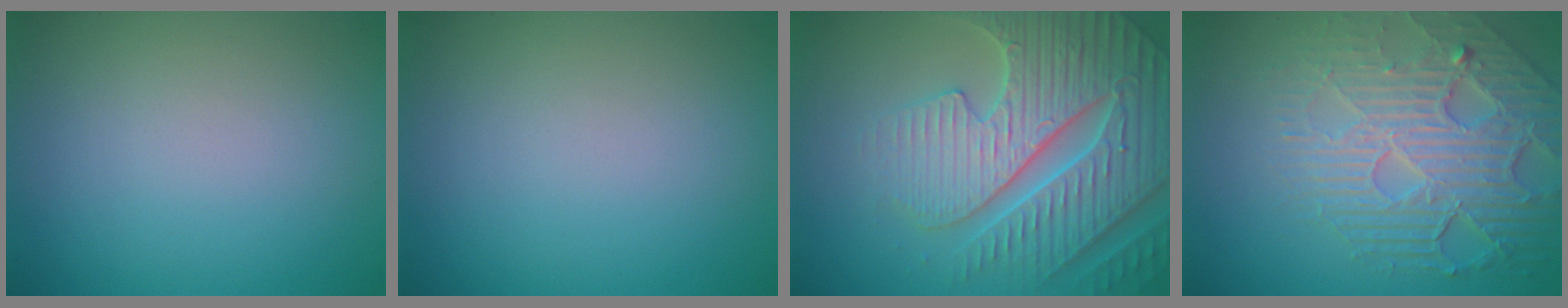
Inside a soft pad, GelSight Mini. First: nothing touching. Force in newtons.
{"total": 0.0}
{"total": 7.6, "press": 7.4, "slide": 1.7}
{"total": 8.0, "press": 5.6, "slide": 5.7}